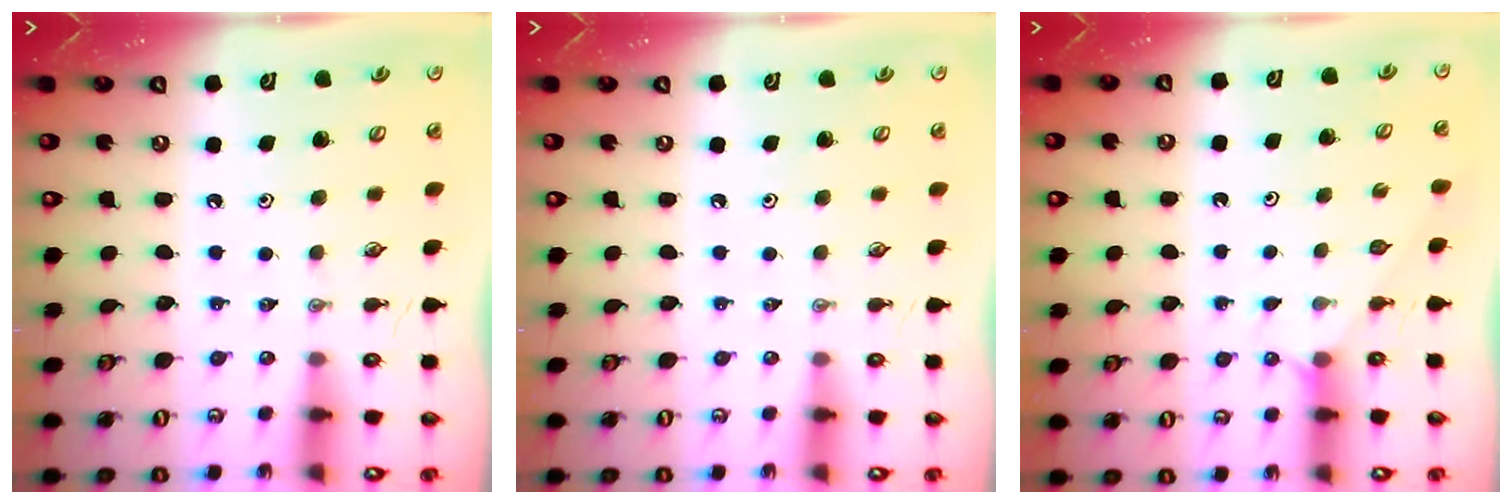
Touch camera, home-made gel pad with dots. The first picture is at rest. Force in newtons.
{"total": 0.0}
{"total": 4.1, "press": 4.0, "slide": 0.4}